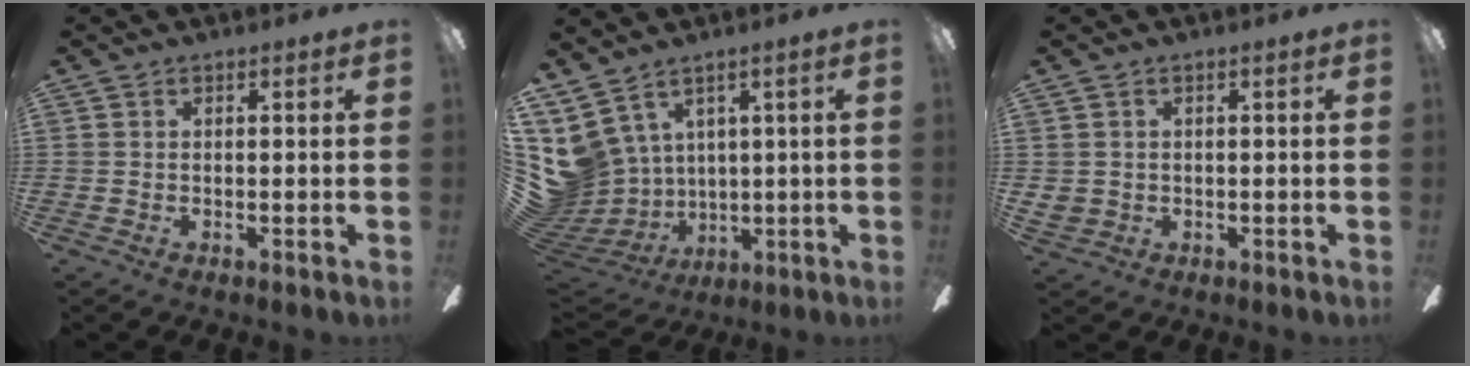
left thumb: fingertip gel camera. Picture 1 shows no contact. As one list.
[{"total": 10.3, "force": [5.6, 7.9, 3.5], "torque": [-0.133, -0.043, 0.116]}, {"total": 2.0, "force": [0.1, 2.0, 0.5], "torque": [-0.009, 0.004, 0.002]}]